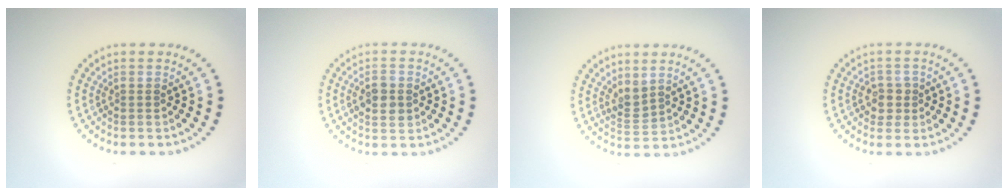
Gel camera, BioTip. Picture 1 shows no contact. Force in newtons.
{"total": 2.7, "press": 2.7, "slide": 0.1}
{"total": 1.7, "press": 1.4, "slide": 1.0}
{"total": 1.9, "press": 1.7, "slide": 0.7}